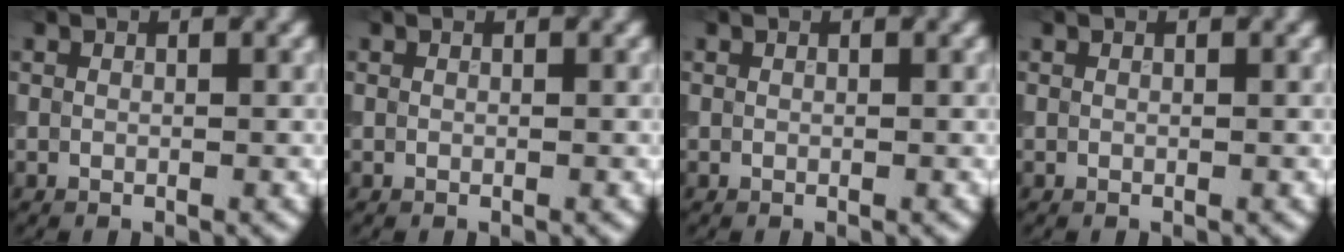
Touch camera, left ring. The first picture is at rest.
{"total": 0.0}
{"total": 0.0}
{"total": 0.0}